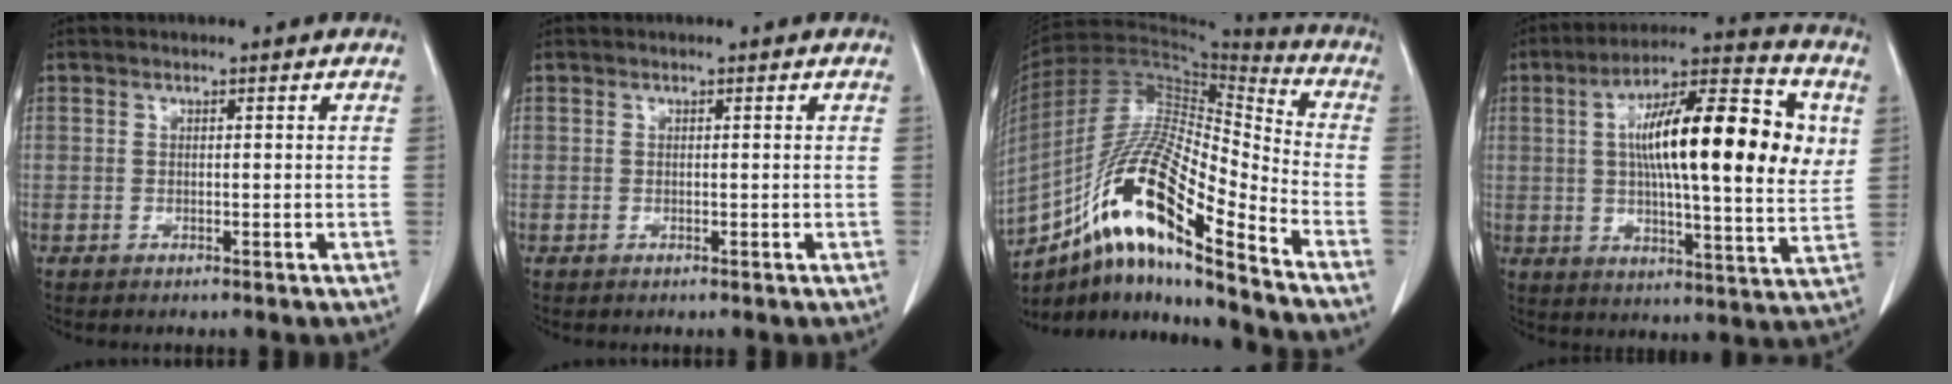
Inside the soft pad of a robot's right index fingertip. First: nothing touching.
{"total": 0.0}
{"total": 19.2, "force": [-11.9, 2.1, 15.0], "torque": [-0.298, 0.000, -0.212]}
{"total": 22.3, "force": [4.6, 4.6, 21.4], "torque": [-0.336, 0.027, 0.059]}